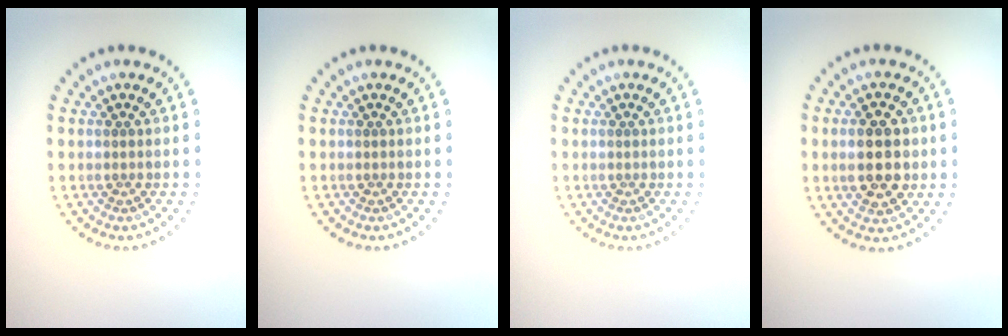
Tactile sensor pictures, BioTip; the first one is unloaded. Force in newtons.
{"total": 0.0}
{"total": 0.0}
{"total": 5.0, "press": 5.0, "slide": 0.3}